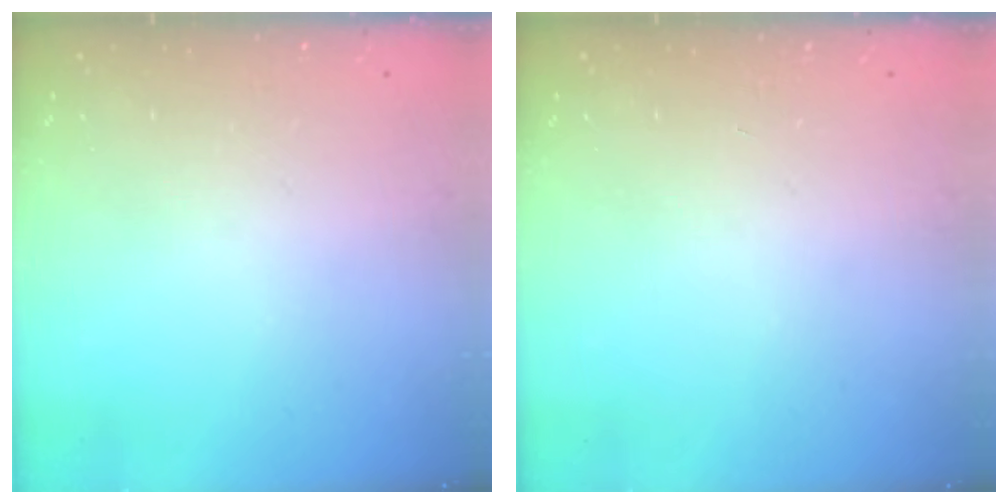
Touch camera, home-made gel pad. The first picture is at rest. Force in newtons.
{"total": 0.0}